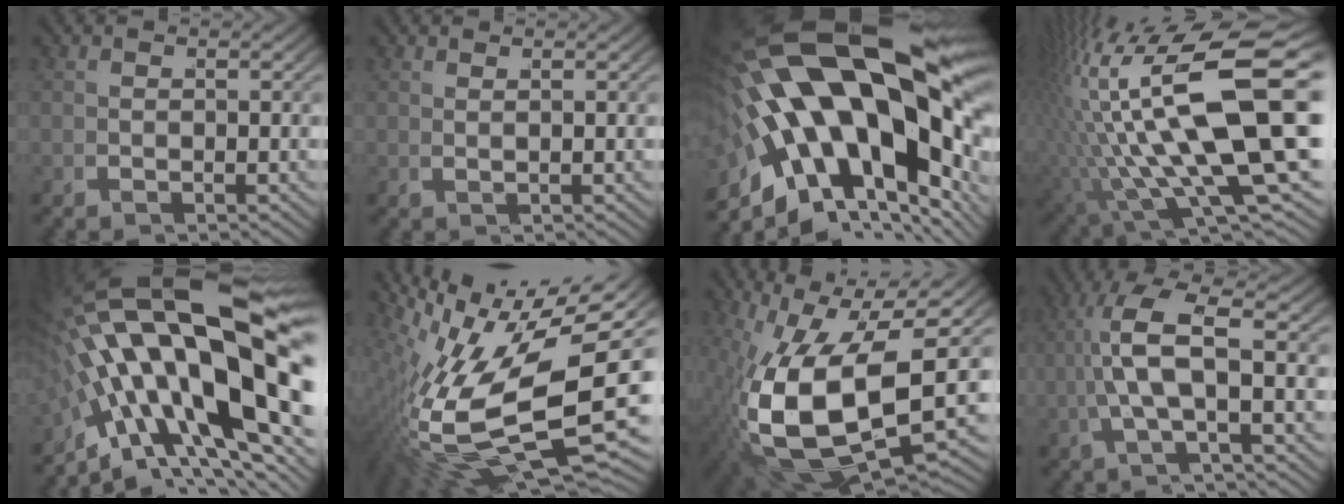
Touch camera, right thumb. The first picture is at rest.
{"total": 1.5, "force": [0.9, -1.1, -0.3], "torque": [0.015, 0.013, 0.010]}
{"total": 22.0, "force": [-0.2, 12.3, 18.3], "torque": [-0.348, -0.041, 0.008]}
{"total": 19.9, "force": [1.1, 10.1, 17.1], "torque": [-0.325, -0.042, 0.032]}
{"total": 18.7, "force": [0.4, 9.6, 16.0], "torque": [-0.293, -0.027, 0.007]}
{"total": 17.2, "force": [-2.1, 8.3, 14.9], "torque": [-0.287, -0.045, -0.004]}
{"total": 18.6, "force": [-1.9, 11.3, 14.7], "torque": [-0.313, -0.062, -0.005]}
{"total": 6.9, "force": [0.4, 1.7, 6.7], "torque": [-0.142, 0.011, -0.007]}